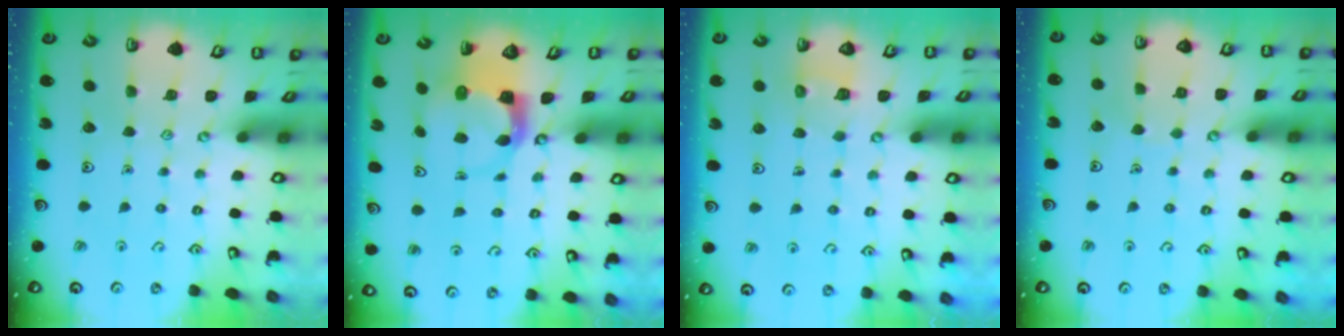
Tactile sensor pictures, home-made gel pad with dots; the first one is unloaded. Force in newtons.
{"total": 3.8, "press": 3.7, "slide": 0.6}
{"total": 5.5, "press": 5.4, "slide": 0.5}
{"total": 2.4, "press": 2.4, "slide": 0.1}